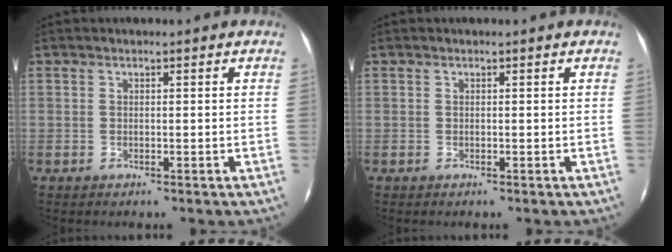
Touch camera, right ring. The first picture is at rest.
{"total": 0.0}